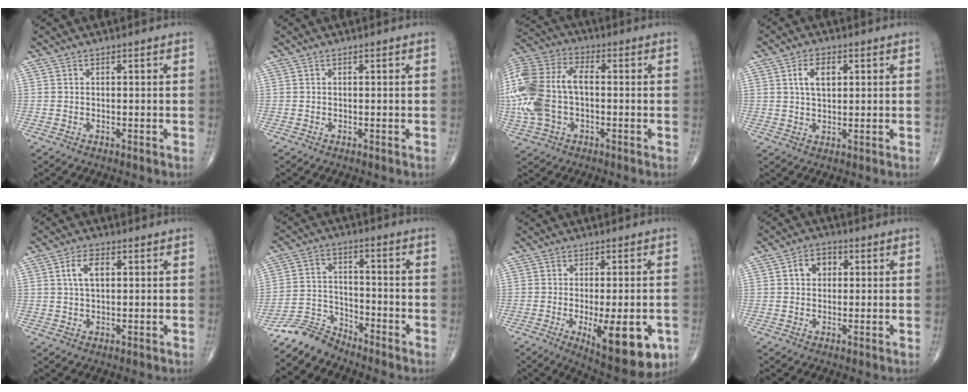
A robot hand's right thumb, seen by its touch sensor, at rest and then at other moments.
{"total": 0.0}
{"total": 19.8, "force": [-1.2, 12.4, 15.4], "torque": [-0.374, 0.024, -0.022]}
{"total": 5.0, "force": [1.5, 2.8, 3.8], "torque": [-0.059, -0.002, 0.026]}
{"total": 4.5, "force": [1.2, 2.4, 3.7], "torque": [-0.068, 0.004, 0.020]}
{"total": 6.2, "force": [-6.0, 1.4, -0.3], "torque": [0.020, 0.049, -0.123]}
{"total": 14.8, "force": [-4.7, 5.4, 13.0], "torque": [-0.154, -0.009, -0.050]}
{"total": 4.5, "force": [1.0, 3.5, 2.7], "torque": [-0.026, 0.010, 0.011]}